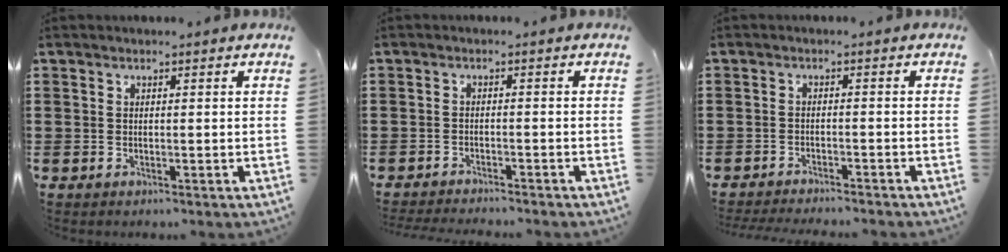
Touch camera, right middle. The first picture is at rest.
{"total": 1.8, "force": [-1.8, -0.1, 0.1], "torque": [-0.004, 0.001, -0.038]}
{"total": 2.0, "force": [-2.0, -0.1, 0.2], "torque": [-0.006, 0.000, -0.042]}